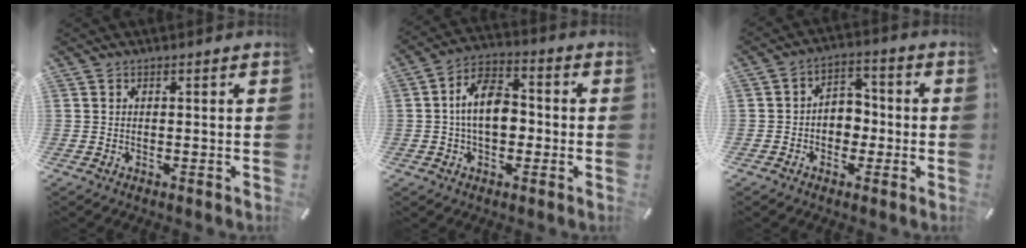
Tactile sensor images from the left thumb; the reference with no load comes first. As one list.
[{"total": 10.9, "force": [-0.5, 7.0, 8.3], "torque": [-0.149, 0.012, -0.010]}, {"total": 5.8, "force": [-1.5, 5.1, 2.5], "torque": [-0.035, 0.015, -0.032]}]